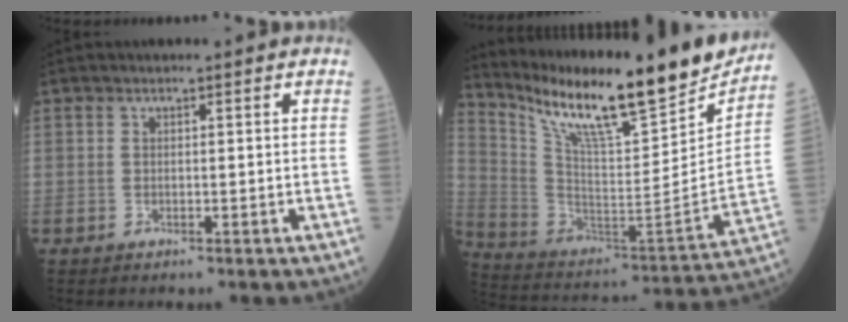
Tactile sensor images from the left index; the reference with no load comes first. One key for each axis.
{"total": 24.8, "fx": 20.4, "fy": 3.3, "fz": 13.8, "tx": -0.244, "ty": -0.040, "tz": 0.320}